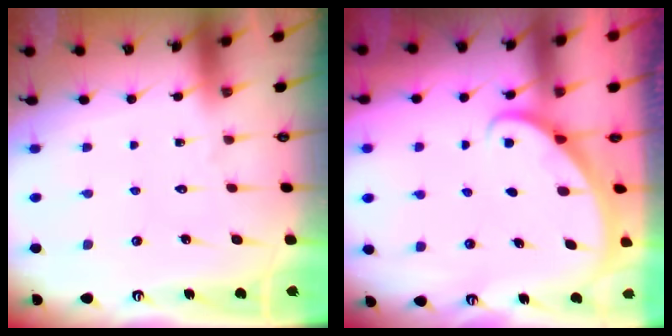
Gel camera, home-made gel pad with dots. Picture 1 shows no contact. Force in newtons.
{"total": 2.1, "press": 2.1, "slide": 0.1}